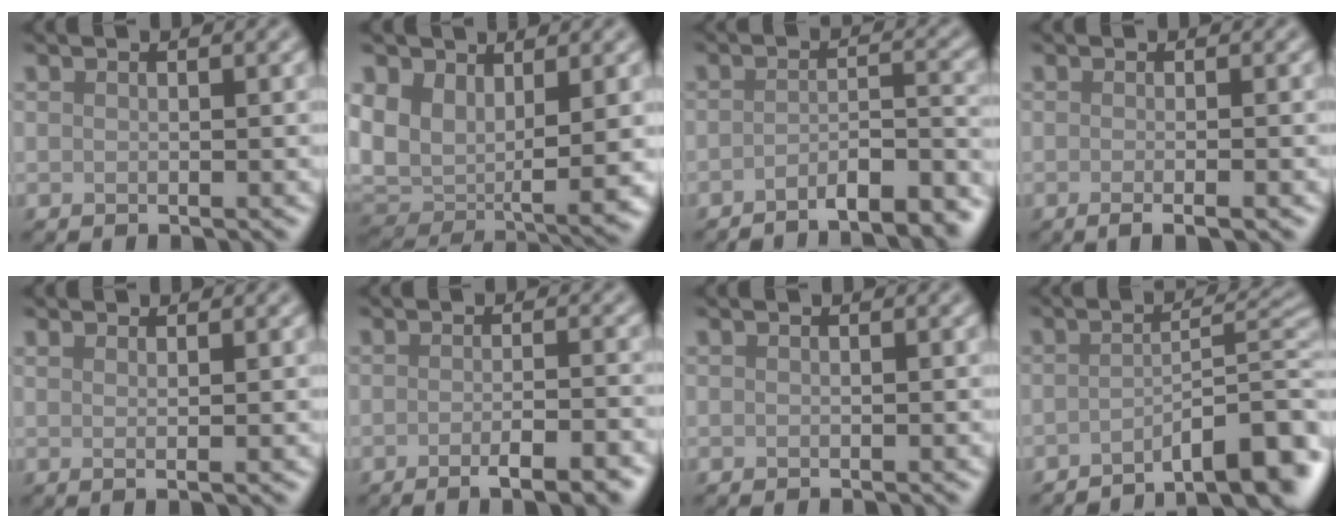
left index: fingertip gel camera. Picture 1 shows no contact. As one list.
[{"total": 8.2, "force": [1.1, 5.2, 6.3], "torque": [-0.139, -0.023, 0.024]}, {"total": 6.7, "force": [-5.0, 1.6, 4.2], "torque": [-0.049, 0.009, -0.073]}, {"total": 2.6, "force": [-0.7, 1.0, 2.4], "torque": [-0.013, 0.000, -0.015]}, {"total": 1.7, "force": [0.7, 0.6, 1.4], "torque": [-0.022, -0.004, -0.001]}, {"total": 4.9, "force": [-2.6, 1.3, 4.0], "torque": [-0.045, 0.007, -0.035]}, {"total": 0.0}, {"total": 7.8, "force": [-4.6, 1.8, 6.0], "torque": [-0.063, 0.016, -0.072]}]